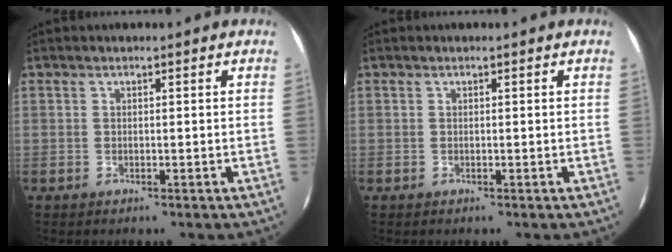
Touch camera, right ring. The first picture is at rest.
{"total": 0.0}